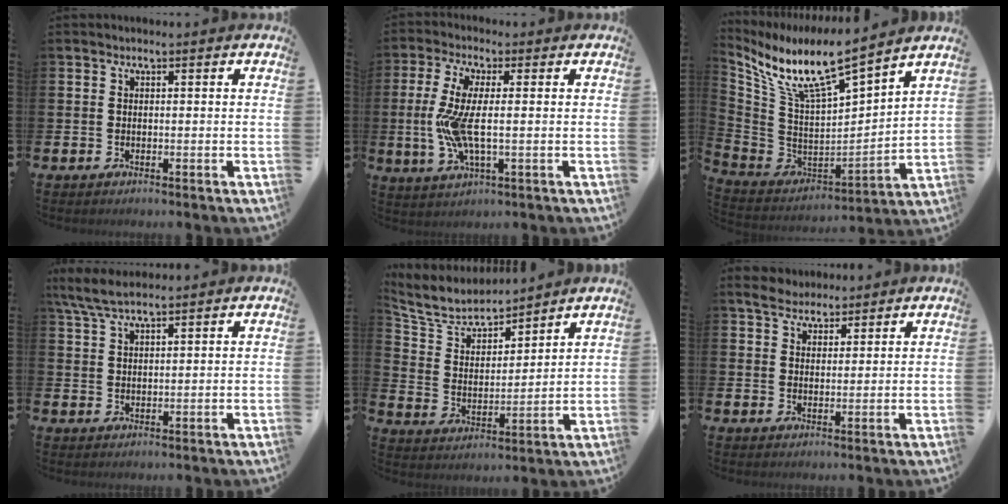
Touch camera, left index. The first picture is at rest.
{"total": 6.8, "force": [-0.2, 2.4, 6.4], "torque": [-0.139, -0.004, -0.006]}
{"total": 9.6, "force": [8.1, 1.1, 4.9], "torque": [-0.137, -0.066, 0.133]}
{"total": 5.0, "force": [4.4, 0.7, 2.3], "torque": [-0.059, -0.010, 0.081]}
{"total": 6.8, "force": [6.4, 1.9, 1.5], "torque": [-0.067, -0.043, 0.111]}
{"total": 4.4, "force": [4.0, 1.6, 0.7], "torque": [-0.016, -0.011, 0.072]}